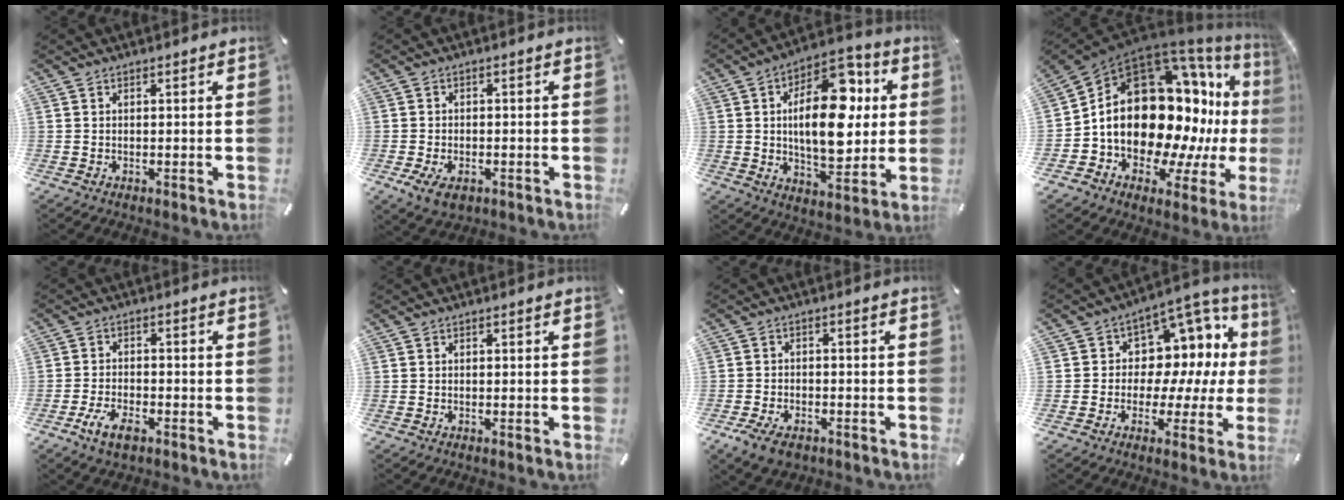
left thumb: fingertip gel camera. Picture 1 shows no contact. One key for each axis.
{"total": 4.1, "fx": -1.9, "fy": 2.7, "fz": 2.4, "tx": -0.051, "ty": 0.006, "tz": -0.037}
{"total": 20.2, "fx": 3.6, "fy": 10.9, "fz": 16.6, "tx": -0.264, "ty": -0.009, "tz": 0.054}
{"total": 24.8, "fx": 2.0, "fy": 16.7, "fz": 18.3, "tx": -0.303, "ty": -0.060, "tz": 0.066}
{"total": 5.9, "fx": -3.2, "fy": 3.1, "fz": 3.9, "tx": -0.086, "ty": 0.013, "tz": -0.063}
{"total": 0.0}
{"total": 4.9, "fx": -3.1, "fy": 3.1, "fz": 2.4, "tx": -0.057, "ty": 0.013, "tz": -0.060}
{"total": 10.2, "fx": 1.6, "fy": 8.9, "fz": 4.7, "tx": -0.061, "ty": -0.030, "tz": 0.038}